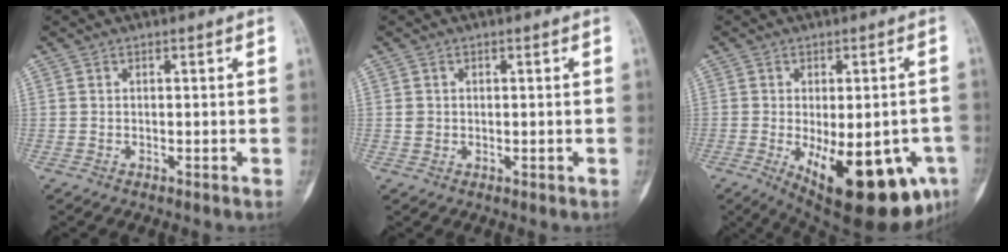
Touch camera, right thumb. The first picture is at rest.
{"total": 1.3, "force": [0.1, 1.2, 0.5], "torque": [-0.009, 0.001, 0.005]}
{"total": 21.3, "force": [-7.8, 8.7, 17.8], "torque": [-0.195, -0.012, -0.086]}